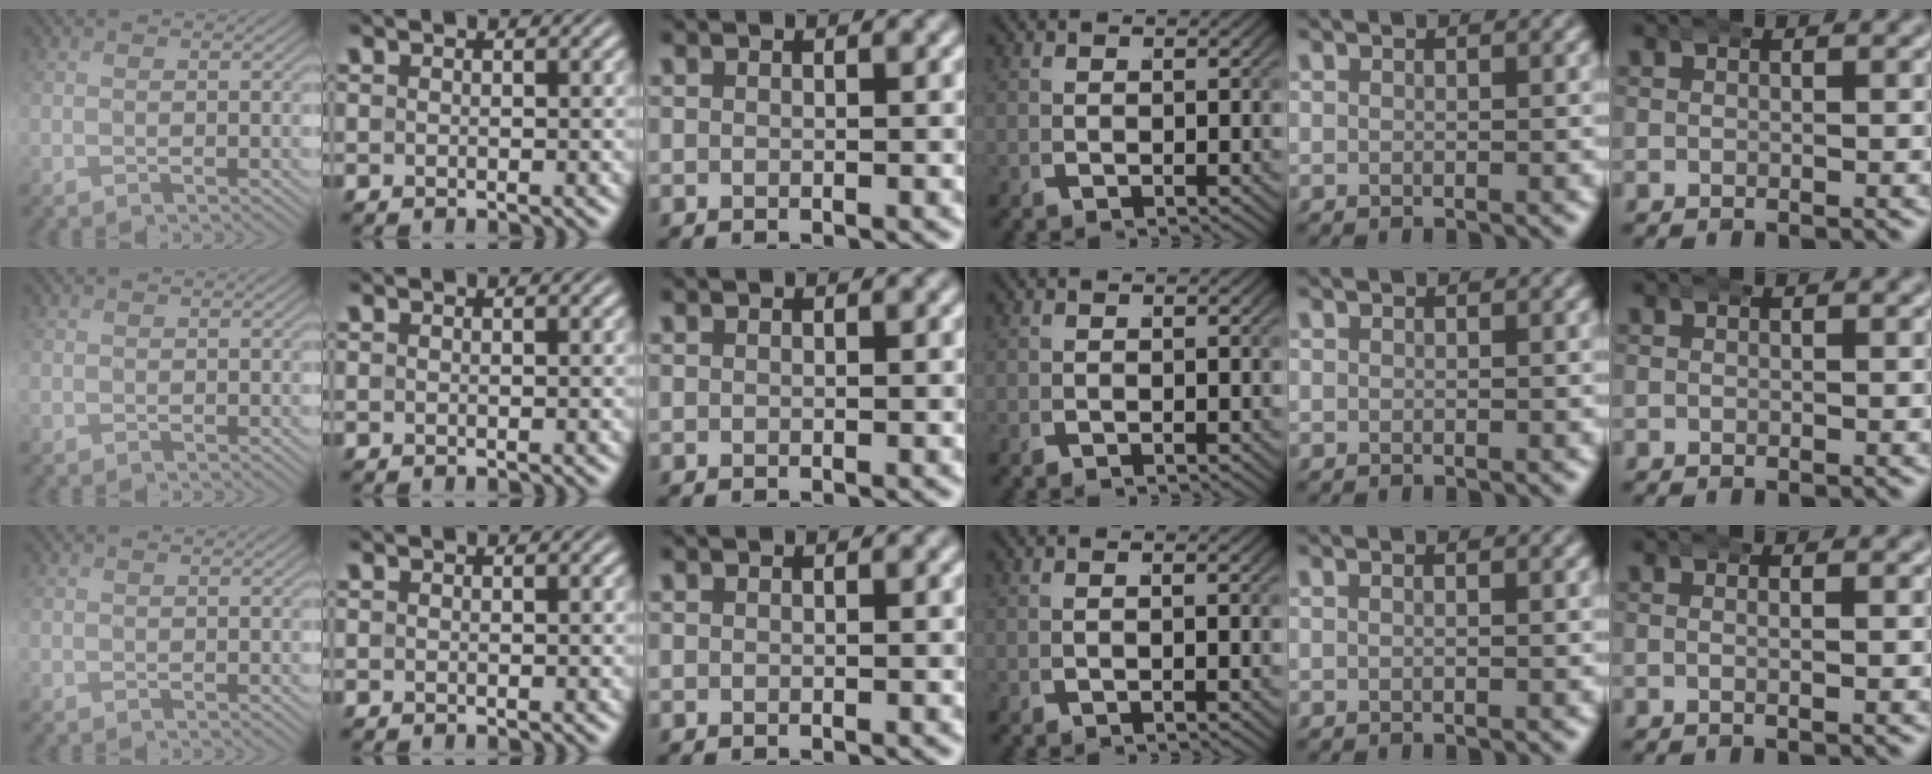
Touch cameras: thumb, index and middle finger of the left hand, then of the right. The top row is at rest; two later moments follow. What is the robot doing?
{"motion": "wrap", "object": "bandana"}